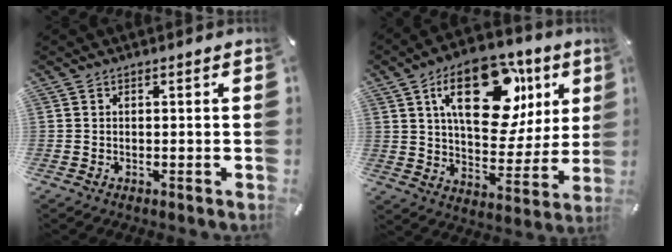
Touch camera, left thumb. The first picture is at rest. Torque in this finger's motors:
{"motor_torque": [1.18, 1.20, 2.11, -0.66, 0.26]}